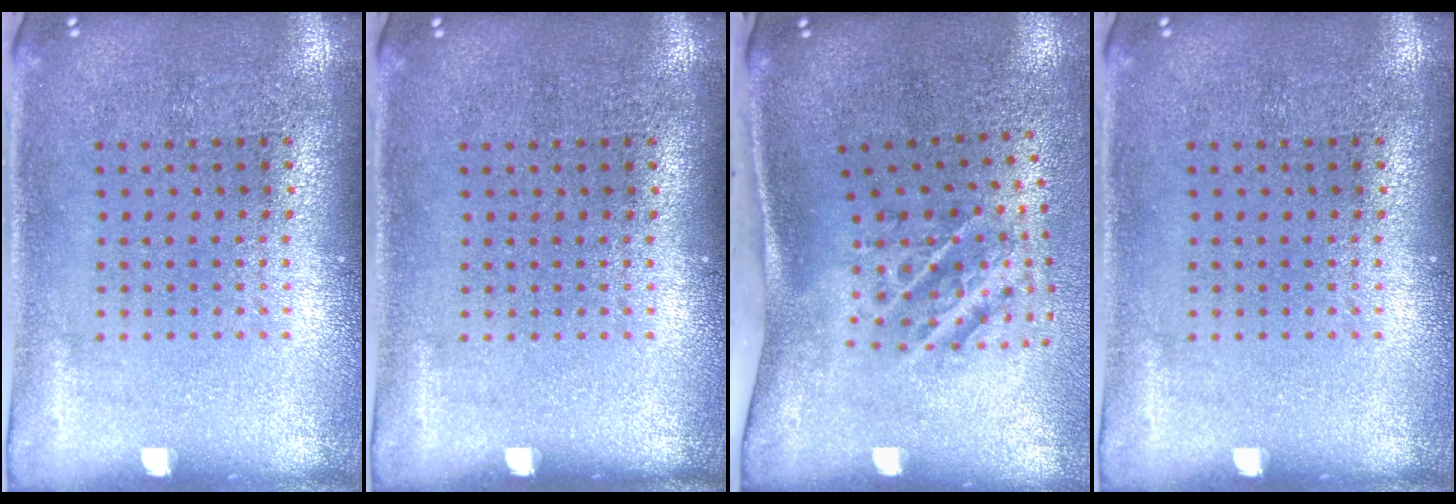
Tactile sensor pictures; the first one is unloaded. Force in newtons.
{"total": 0.0}
{"total": 2.2, "press": 1.3, "slide": 1.8}
{"total": 0.0}